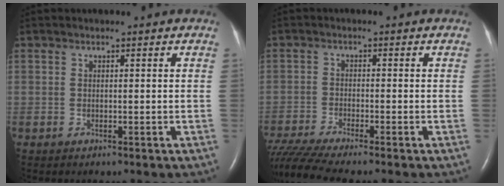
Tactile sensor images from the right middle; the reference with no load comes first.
{"total": 8.5, "force": [-7.6, -0.9, 3.8], "torque": [-0.073, -0.020, -0.133]}